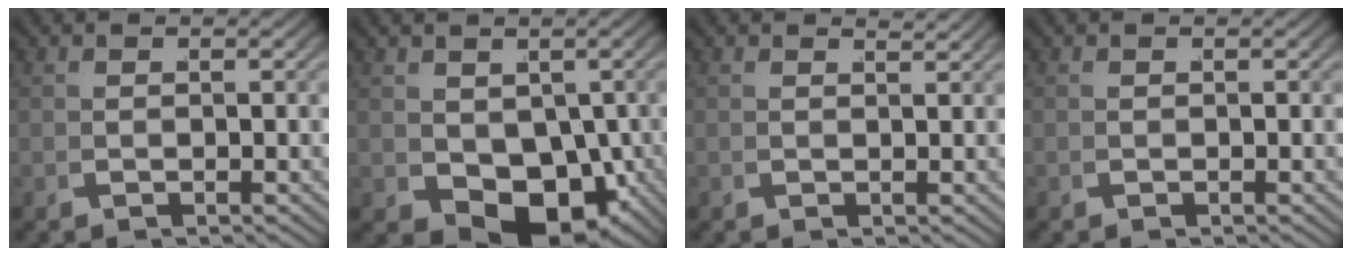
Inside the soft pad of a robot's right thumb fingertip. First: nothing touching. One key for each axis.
{"total": 8.3, "fx": -1.7, "fy": 5.6, "fz": 5.9, "tx": -0.106, "ty": -0.053, "tz": 0.006}
{"total": 1.2, "fx": 1.1, "fy": 0.2, "fz": 0.5, "tx": -0.009, "ty": 0.000, "tz": 0.017}
{"total": 0.0}